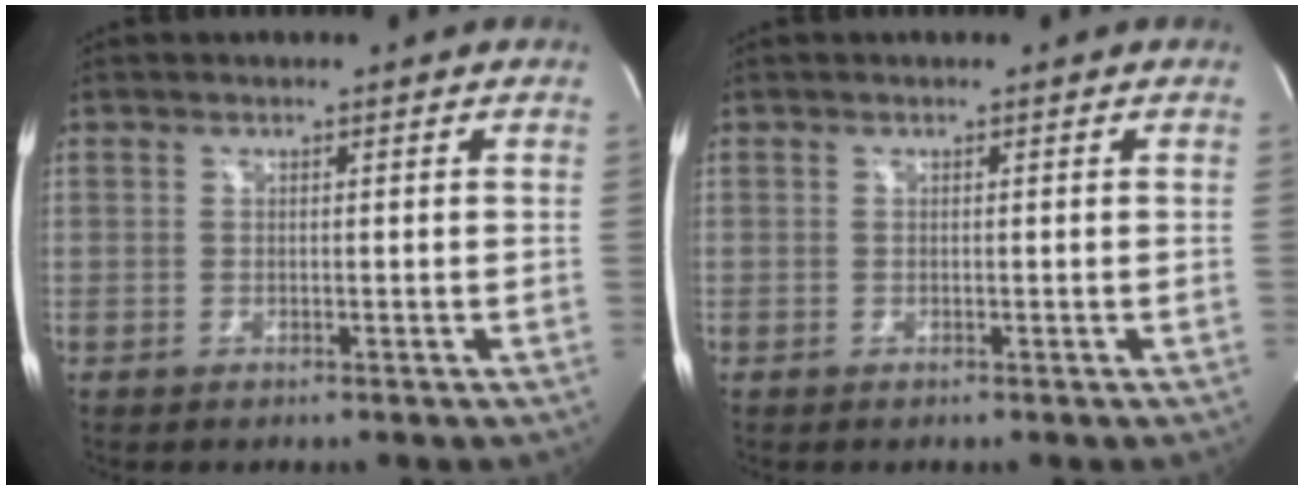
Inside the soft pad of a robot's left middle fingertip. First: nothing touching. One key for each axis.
{"total": 0.0}